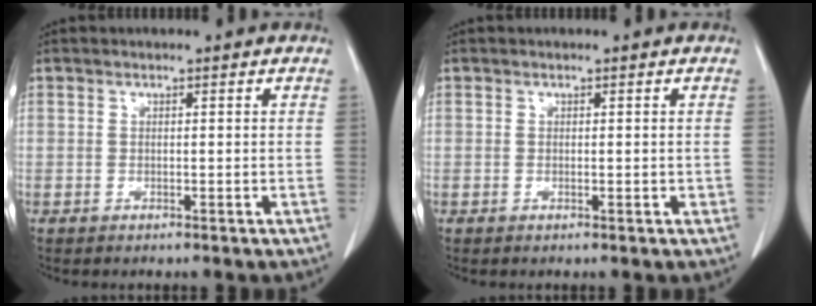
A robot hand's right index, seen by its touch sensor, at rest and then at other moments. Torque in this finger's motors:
{"motor_torque": [-0.05, 0.11, -0.10, -0.01]}